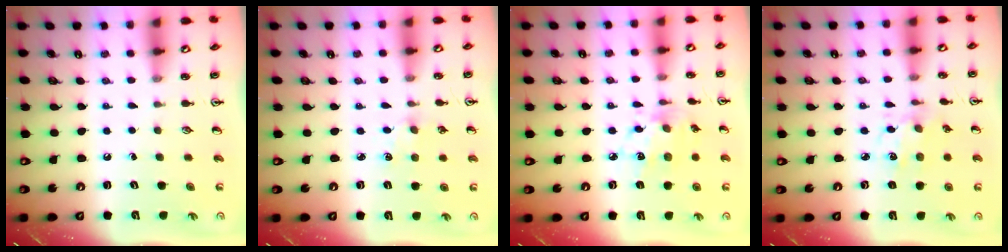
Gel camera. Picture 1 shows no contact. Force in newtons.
{"total": 2.0, "press": 2.0, "slide": 0.3}
{"total": 10.5, "press": 10.4, "slide": 0.7}
{"total": 4.5, "press": 4.2, "slide": 1.4}